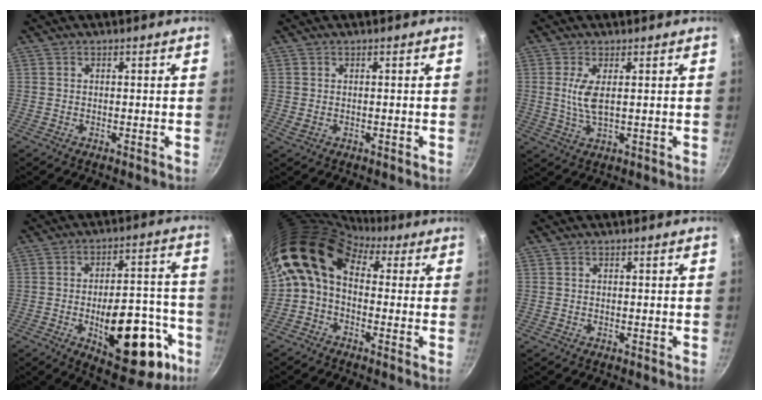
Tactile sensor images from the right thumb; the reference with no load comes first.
{"total": 1.0, "force": [-0.1, 0.6, 0.8], "torque": [-0.014, 0.000, 0.001]}
{"total": 5.2, "force": [1.0, 1.9, 4.8], "torque": [-0.101, -0.005, 0.021]}
{"total": 22.2, "force": [-8.2, 10.4, 17.8], "torque": [-0.187, 0.040, -0.100]}
{"total": 12.1, "force": [1.2, 8.6, 8.4], "torque": [-0.157, 0.032, -0.006]}
{"total": 0.0}